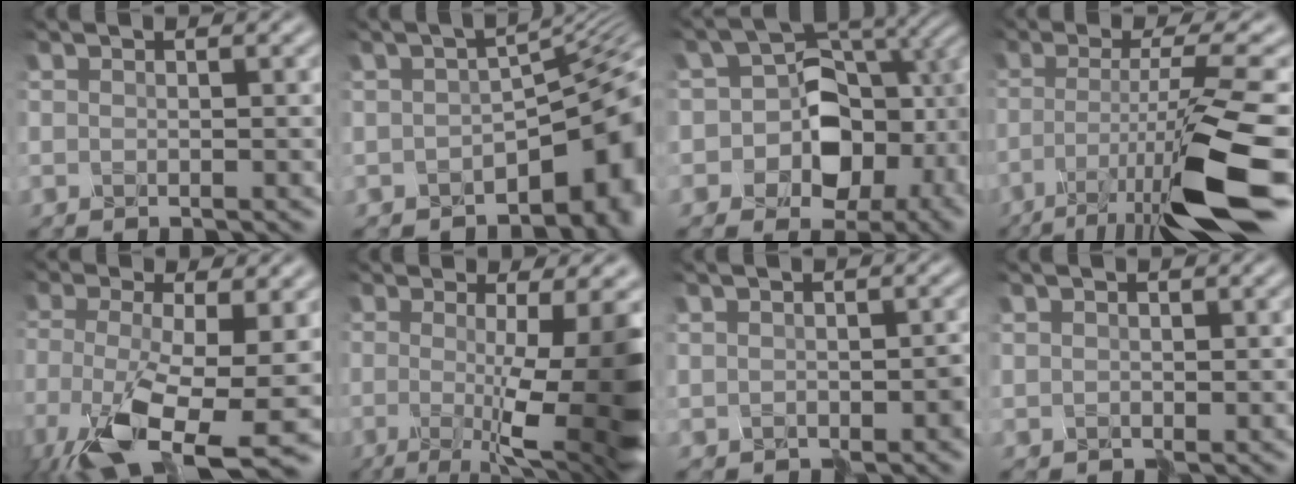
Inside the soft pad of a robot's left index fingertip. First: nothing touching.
{"total": 10.5, "force": [-4.0, 5.8, 7.8], "torque": [-0.066, -0.013, -0.060]}
{"total": 10.0, "force": [-1.9, 8.1, 5.6], "torque": [-0.054, 0.007, -0.036]}
{"total": 11.2, "force": [-5.3, 1.6, 9.7], "torque": [-0.159, 0.003, -0.095]}
{"total": 10.3, "force": [-5.1, 3.2, 8.4], "torque": [-0.181, -0.024, -0.093]}
{"total": 11.3, "force": [-0.3, 3.2, 10.8], "torque": [-0.139, -0.002, -0.005]}
{"total": 2.3, "force": [0.2, 2.0, 1.1], "torque": [-0.007, 0.003, -0.005]}
{"total": 1.2, "force": [0.9, 0.9, -0.1], "torque": [0.004, 0.005, 0.007]}